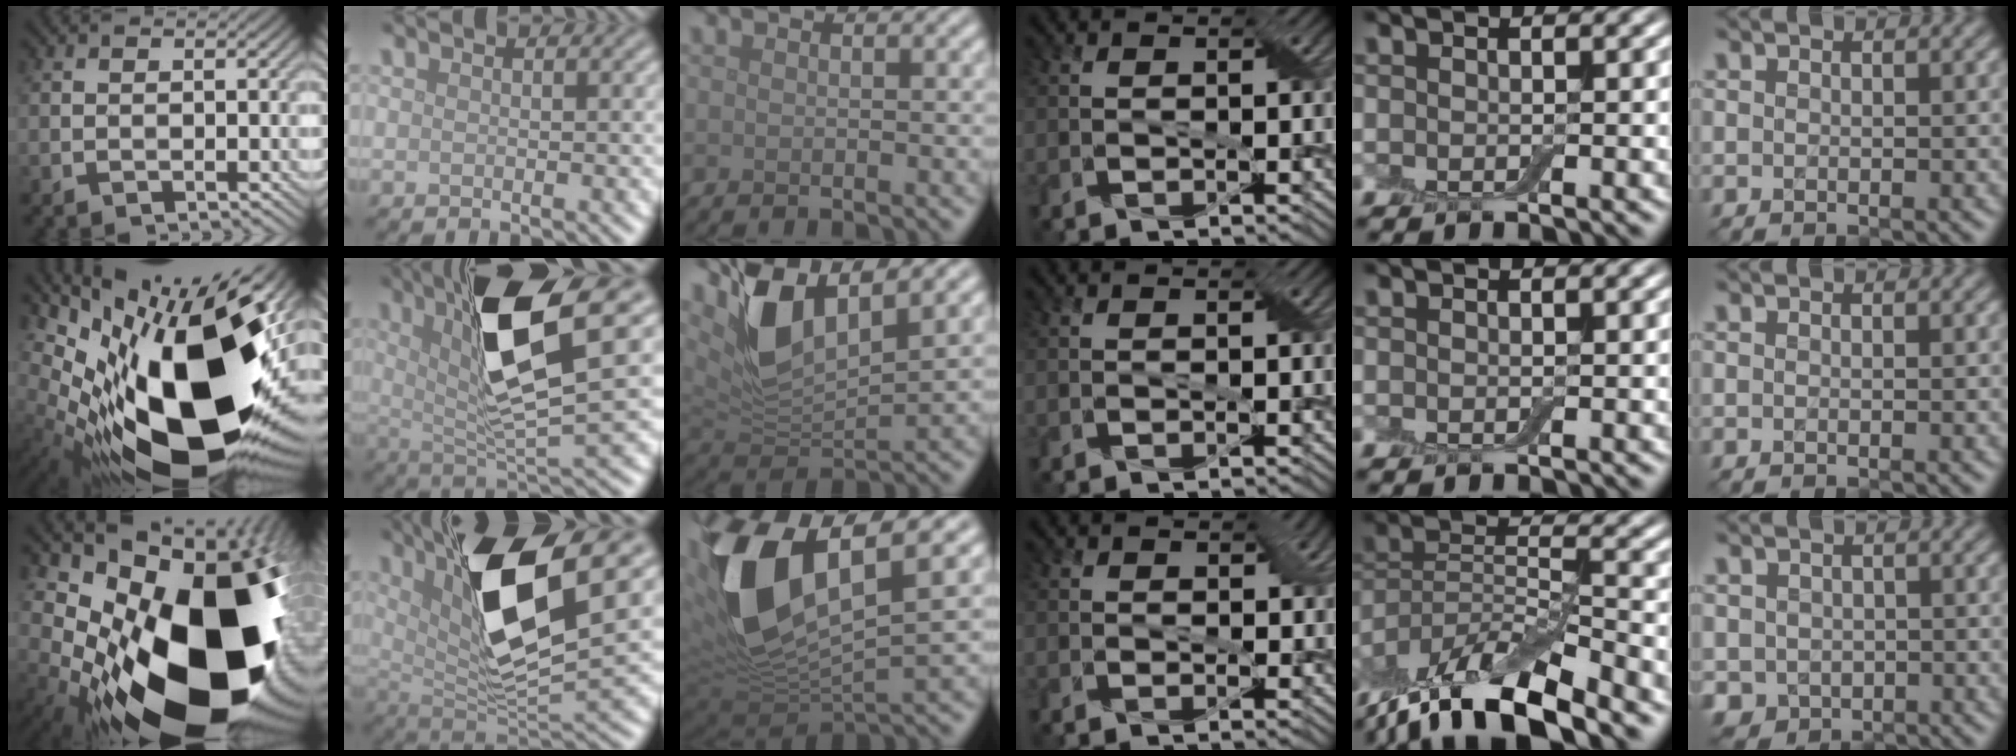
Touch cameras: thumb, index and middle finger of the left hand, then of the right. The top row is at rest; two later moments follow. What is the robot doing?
{"motion": "wrap", "object": "cling film"}